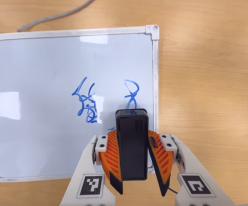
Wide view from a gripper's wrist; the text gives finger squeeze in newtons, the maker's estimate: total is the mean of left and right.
{"total": 8.6, "left": 8.8, "right": 8.4}